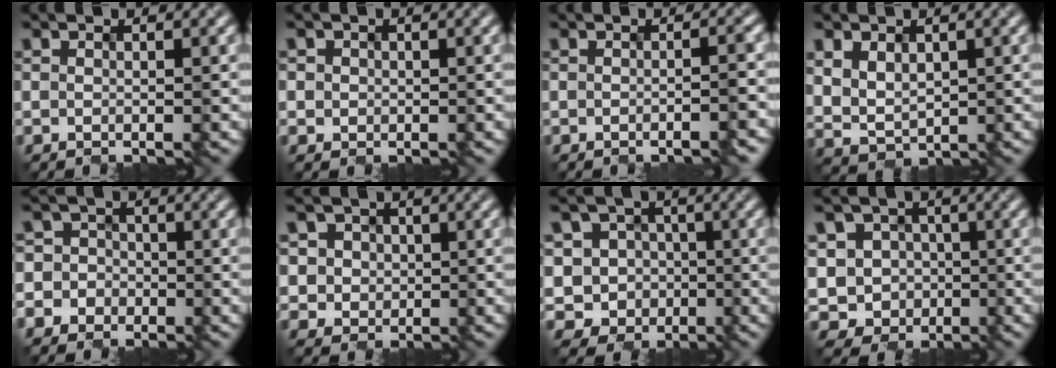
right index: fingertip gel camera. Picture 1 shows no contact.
{"total": 0.9, "force": [-0.2, 0.7, -0.5], "torque": [0.000, -0.001, 0.007]}
{"total": 2.7, "force": [-0.8, 1.1, 2.4], "torque": [-0.012, 0.014, -0.015]}
{"total": 3.1, "force": [0.6, 2.3, 2.0], "torque": [-0.055, 0.000, 0.021]}
{"total": 3.8, "force": [-1.4, 3.5, -0.2], "torque": [0.031, 0.025, -0.048]}
{"total": 3.0, "force": [0.3, 3.0, 0.3], "torque": [-0.021, 0.006, 0.012]}
{"total": 5.9, "force": [-2.2, 5.4, 1.1], "torque": [-0.023, 0.019, -0.063]}
{"total": 6.5, "force": [-1.8, 5.9, 1.9], "torque": [-0.041, 0.017, -0.057]}